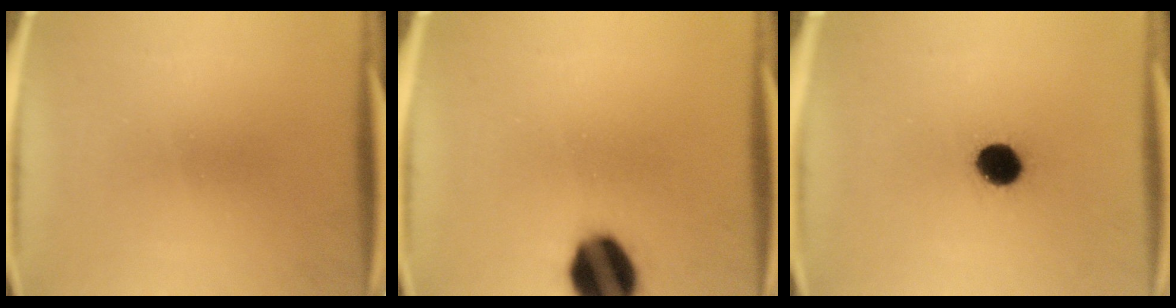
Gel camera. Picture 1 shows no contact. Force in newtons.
{"total": 14.3}
{"total": 9.1}